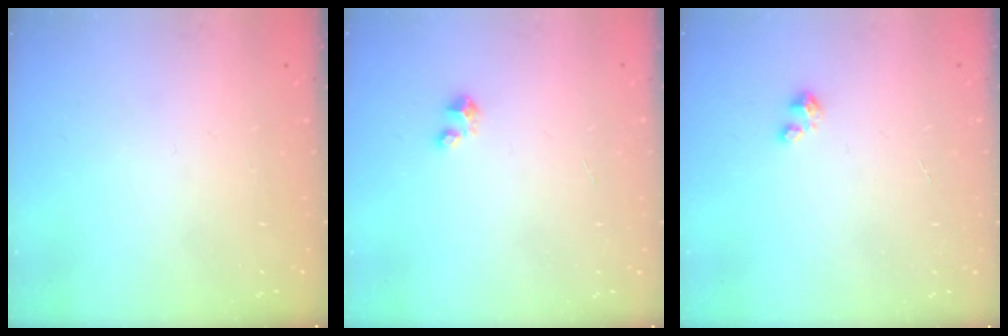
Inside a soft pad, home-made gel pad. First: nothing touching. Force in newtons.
{"total": 2.1, "press": 2.1, "slide": 0.1}
{"total": 1.6, "press": 1.6, "slide": 0.2}